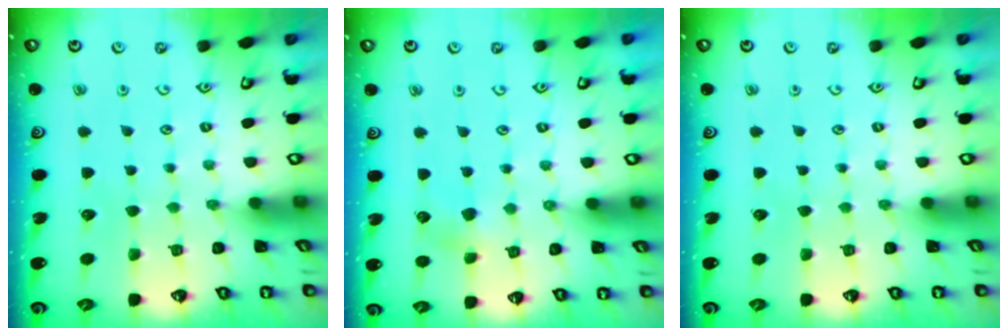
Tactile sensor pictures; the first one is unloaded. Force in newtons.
{"total": 4.2, "press": 4.1, "slide": 0.6}
{"total": 0.0}